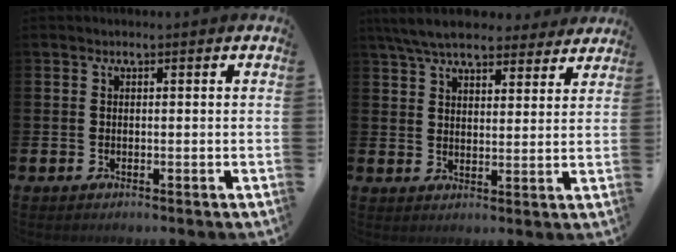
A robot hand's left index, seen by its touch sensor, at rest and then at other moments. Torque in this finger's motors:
{"motor_torque": [1.10, -1.04, 0.20, 0.21]}